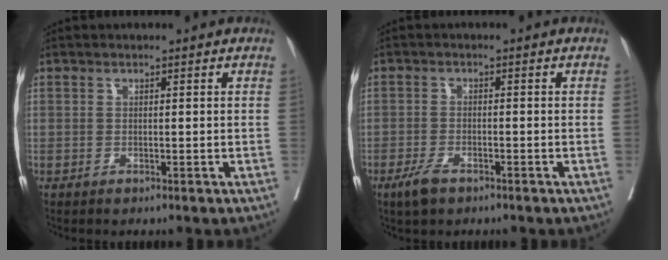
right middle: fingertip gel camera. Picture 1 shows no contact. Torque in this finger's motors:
{"motor_torque": [0.46, -0.37, 0.13, 0.05]}